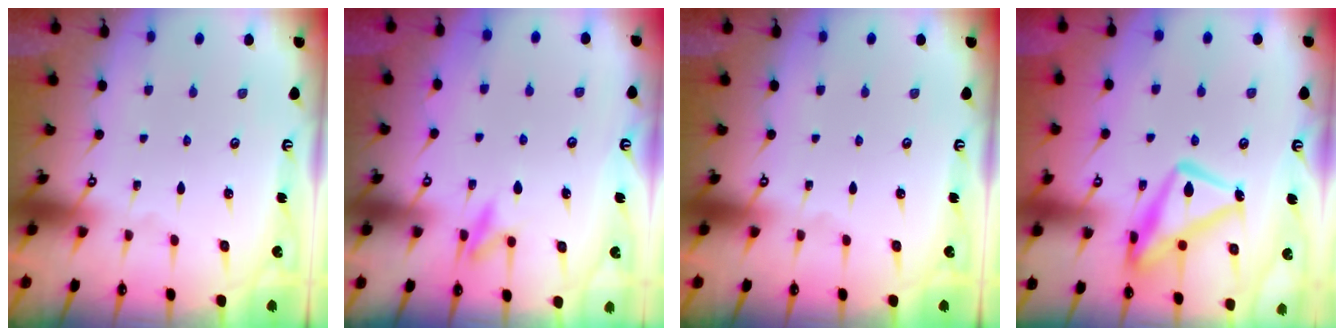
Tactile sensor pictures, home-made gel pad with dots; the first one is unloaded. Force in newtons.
{"total": 8.3, "press": 8.3, "slide": 0.9}
{"total": 0.0}
{"total": 16.2, "press": 16.1, "slide": 1.5}